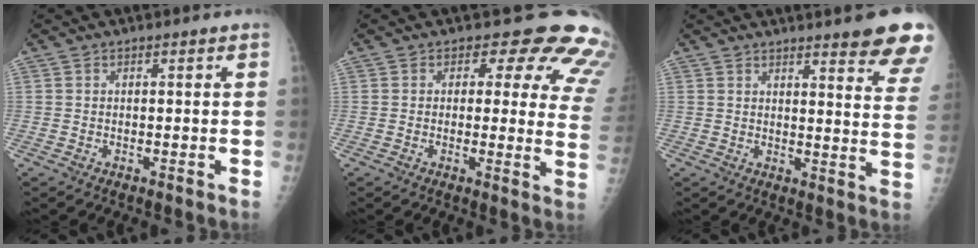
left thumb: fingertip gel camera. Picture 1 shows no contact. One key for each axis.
{"total": 13.5, "fx": 9.8, "fy": 7.0, "fz": 6.1, "tx": -0.002, "ty": -0.050, "tz": 0.073}
{"total": 14.7, "fx": 11.2, "fy": 2.0, "fz": 9.2, "tx": -0.085, "ty": -0.068, "tz": 0.124}